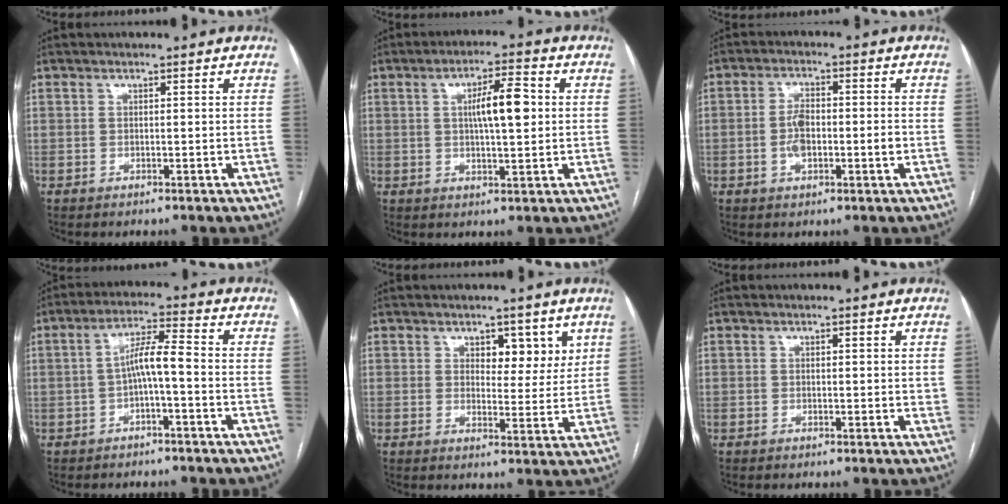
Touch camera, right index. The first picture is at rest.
{"total": 7.4, "force": [1.1, 1.5, 7.1], "torque": [-0.121, 0.014, 0.020]}
{"total": 5.5, "force": [-0.9, 2.3, 4.9], "torque": [-0.103, 0.009, -0.017]}
{"total": 5.5, "force": [-1.1, 0.5, 5.4], "torque": [-0.096, 0.021, -0.018]}
{"total": 5.3, "force": [2.9, 3.0, 3.3], "torque": [-0.027, -0.003, 0.039]}
{"total": 0.9, "force": [0.5, 0.5, 0.5], "torque": [-0.001, -0.001, 0.003]}